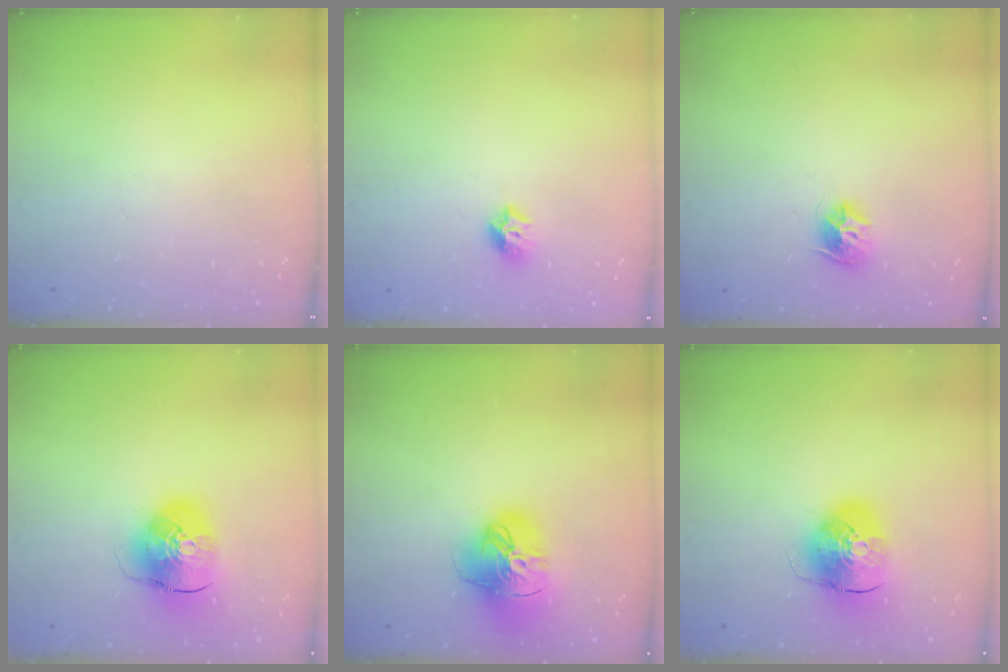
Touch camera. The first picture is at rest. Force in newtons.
{"total": 8.2, "press": 8.1, "slide": 1.0}
{"total": 8.8, "press": 8.8, "slide": 0.4}
{"total": 11.8, "press": 11.7, "slide": 1.9}
{"total": 17.6, "press": 17.5, "slide": 1.7}
{"total": 10.4, "press": 10.2, "slide": 1.7}